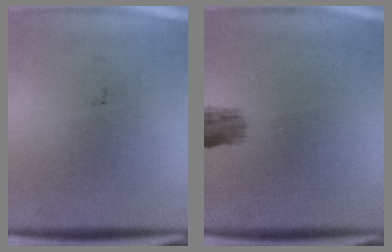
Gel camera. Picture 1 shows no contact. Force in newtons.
{"total": 2.3}